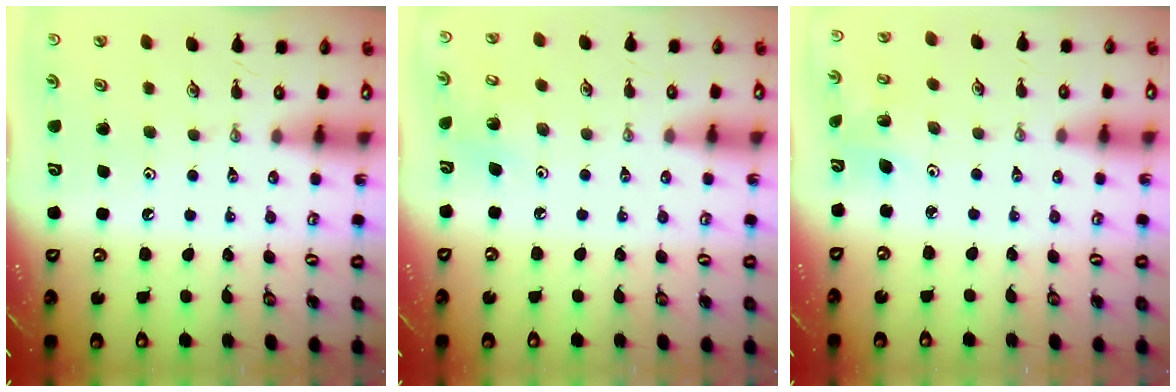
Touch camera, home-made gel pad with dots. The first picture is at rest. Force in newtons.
{"total": 6.0, "press": 6.0, "slide": 0.3}
{"total": 2.8, "press": 2.8, "slide": 0.2}